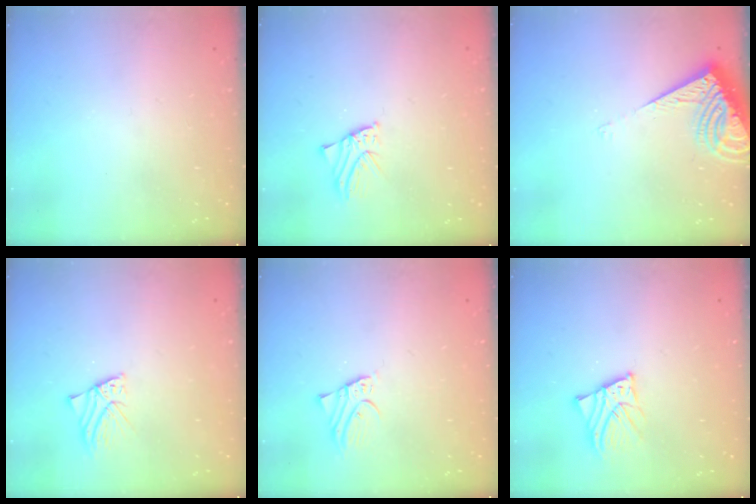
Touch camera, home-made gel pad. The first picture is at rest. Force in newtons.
{"total": 1.8, "press": 1.8, "slide": 0.1}
{"total": 9.5, "press": 9.5, "slide": 1.2}
{"total": 2.9, "press": 2.9, "slide": 0.2}
{"total": 2.1, "press": 2.1, "slide": 0.1}
{"total": 4.1, "press": 4.1, "slide": 0.5}